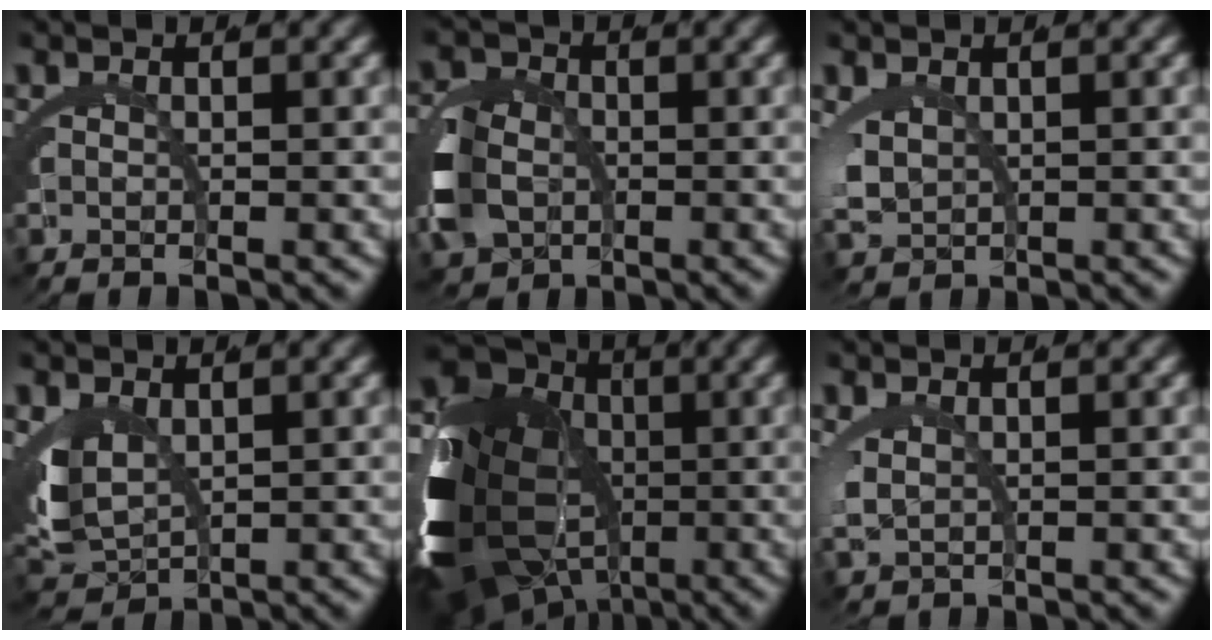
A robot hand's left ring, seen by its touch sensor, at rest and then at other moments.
{"total": 4.5, "force": [-1.2, 3.5, 2.5], "torque": [-0.061, -0.024, -0.009]}
{"total": 2.2, "force": [0.6, 1.5, 1.4], "torque": [-0.057, -0.025, 0.031]}
{"total": 5.0, "force": [0.1, 3.8, 3.2], "torque": [-0.096, -0.041, 0.025]}
{"total": 18.4, "force": [-3.2, 12.3, 13.4], "torque": [-0.231, -0.062, -0.030]}
{"total": 1.2, "force": [0.5, 0.4, 1.0], "torque": [-0.042, -0.018, 0.025]}